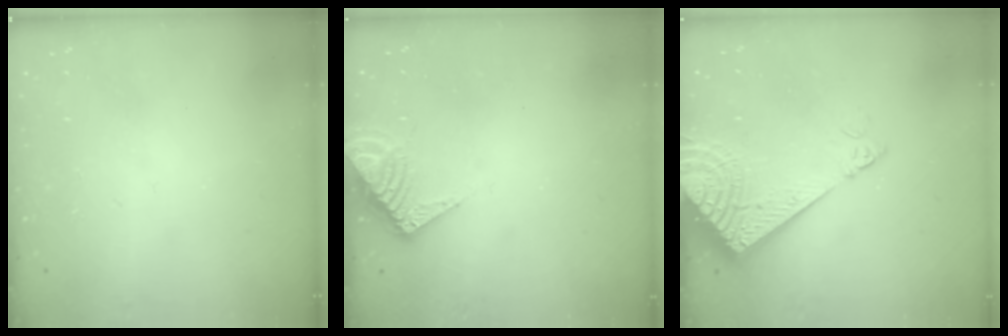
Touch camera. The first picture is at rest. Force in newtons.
{"total": 8.0, "press": 8.0, "slide": 0.7}
{"total": 14.0, "press": 13.8, "slide": 2.1}